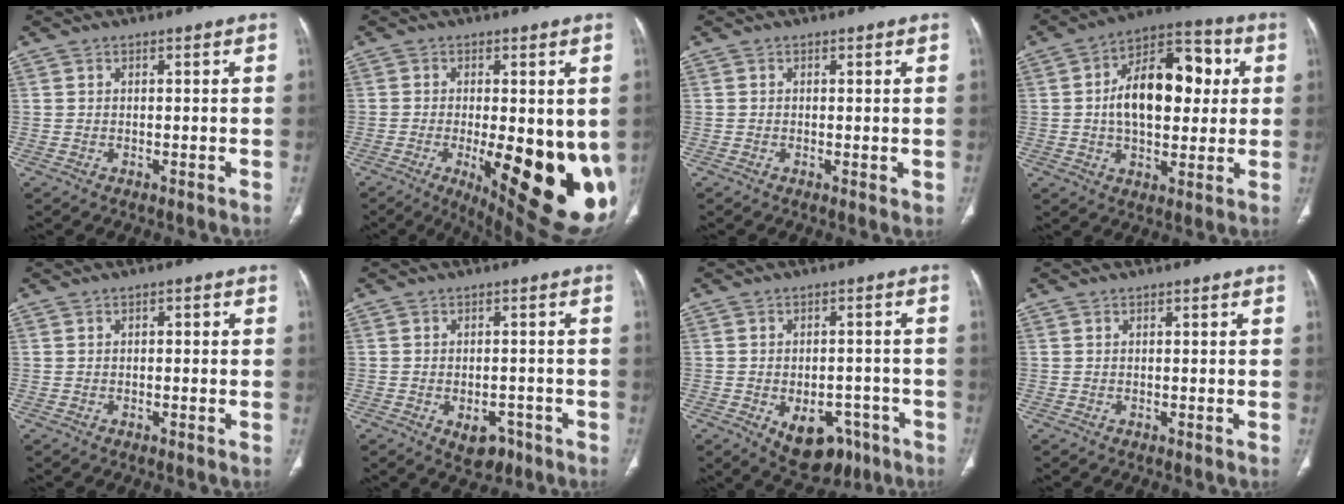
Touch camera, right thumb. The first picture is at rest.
{"total": 21.8, "force": [-4.4, 7.5, 20.0], "torque": [-0.211, -0.030, -0.035]}
{"total": 1.0, "force": [-0.1, 0.4, 0.9], "torque": [-0.014, -0.004, -0.003]}
{"total": 17.9, "force": [2.3, 10.4, 14.4], "torque": [-0.195, 0.023, 0.031]}
{"total": 0.9, "force": [0.1, 0.6, 0.7], "torque": [-0.008, 0.002, -0.002]}
{"total": 5.1, "force": [-2.5, 3.3, 3.0], "torque": [-0.026, 0.014, -0.026]}
{"total": 11.1, "force": [-5.4, 7.1, 6.7], "torque": [-0.066, 0.027, -0.063]}
{"total": 0.0}